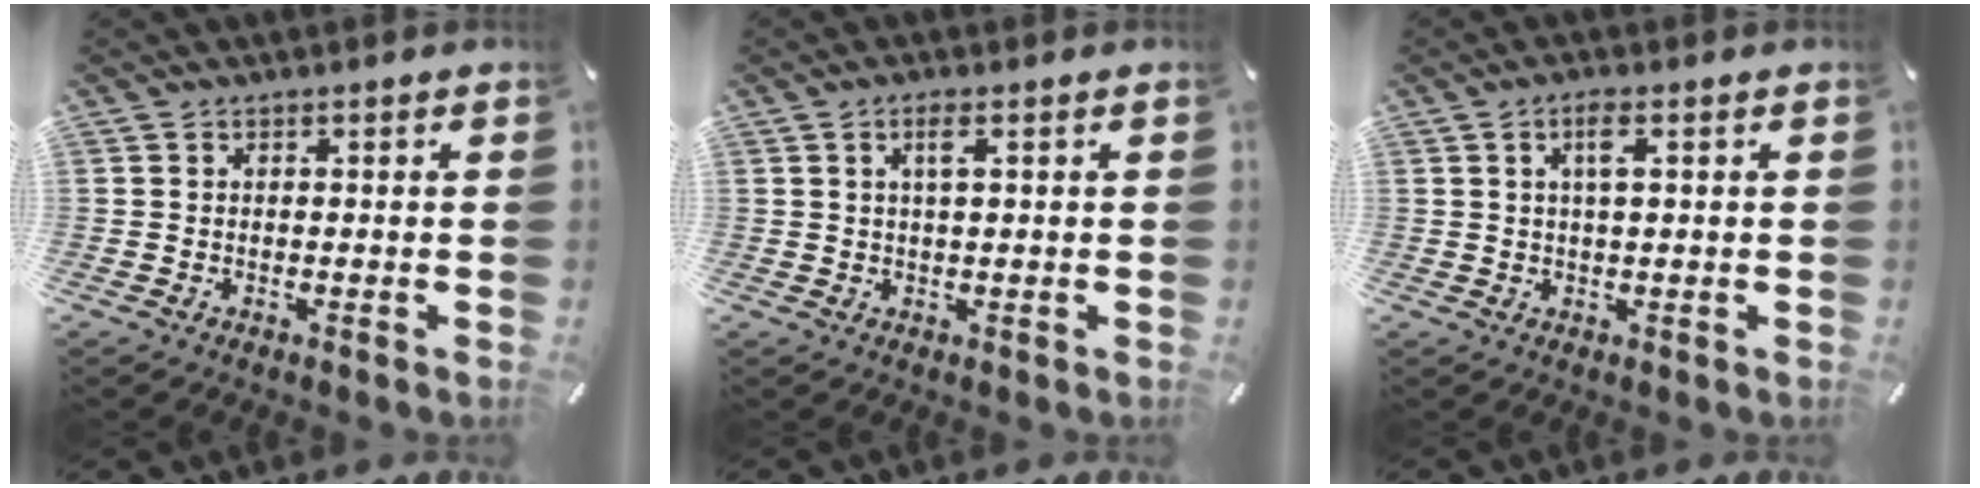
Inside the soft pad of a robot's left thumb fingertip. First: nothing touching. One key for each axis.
{"total": 3.1, "fx": 1.2, "fy": 0.7, "fz": 2.8, "tx": -0.059, "ty": 0.005, "tz": 0.017}
{"total": 3.9, "fx": 1.3, "fy": 1.0, "fz": 3.5, "tx": -0.074, "ty": 0.007, "tz": 0.019}